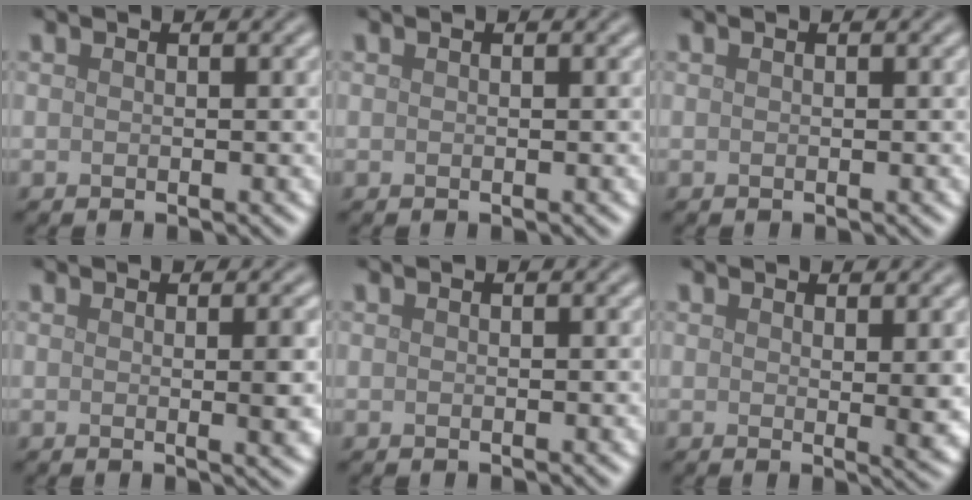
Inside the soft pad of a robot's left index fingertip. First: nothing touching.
{"total": 0.0}
{"total": 0.0}
{"total": 3.5, "force": [0.3, 0.9, 3.3], "torque": [-0.036, 0.000, 0.002]}
{"total": 0.0}
{"total": 2.5, "force": [0.9, 0.5, 2.3], "torque": [-0.029, -0.011, 0.016]}